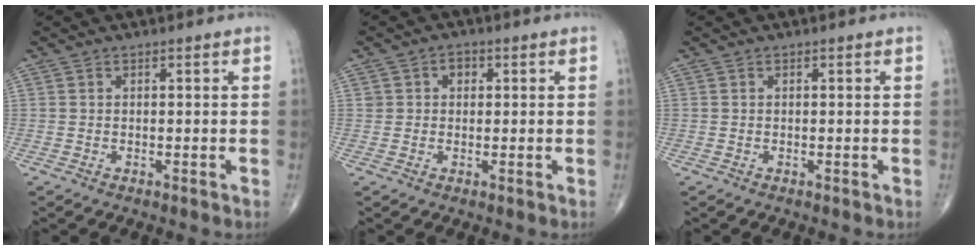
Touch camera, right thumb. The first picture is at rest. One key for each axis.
{"total": 2.6, "fx": 0.7, "fy": 2.2, "fz": 1.2, "tx": -0.002, "ty": 0.002, "tz": 0.008}
{"total": 0.0}